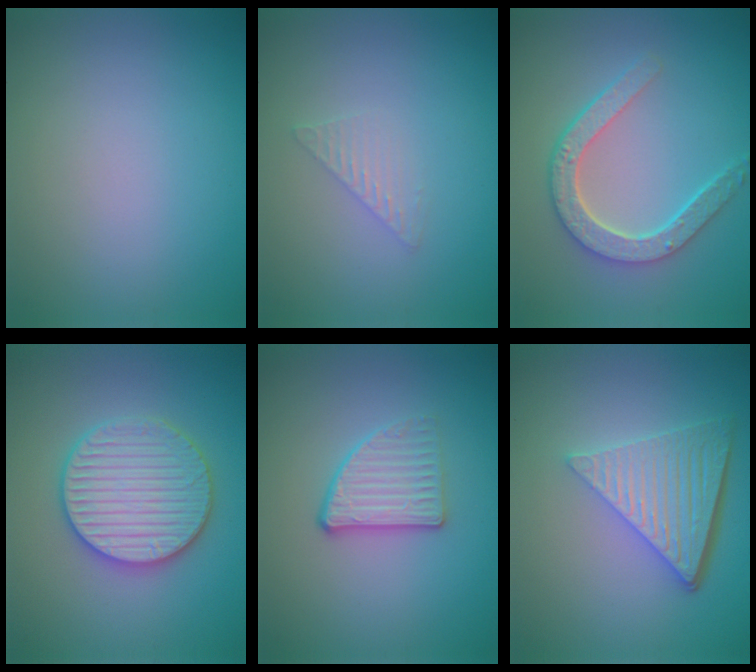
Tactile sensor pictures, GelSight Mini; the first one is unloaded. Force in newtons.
{"total": 1.4, "press": 1.4, "slide": 0.1}
{"total": 4.5, "press": 3.6, "slide": 2.8}
{"total": 5.8, "press": 5.7, "slide": 1.1}
{"total": 2.7, "press": 2.4, "slide": 1.1}
{"total": 6.5, "press": 4.4, "slide": 4.8}